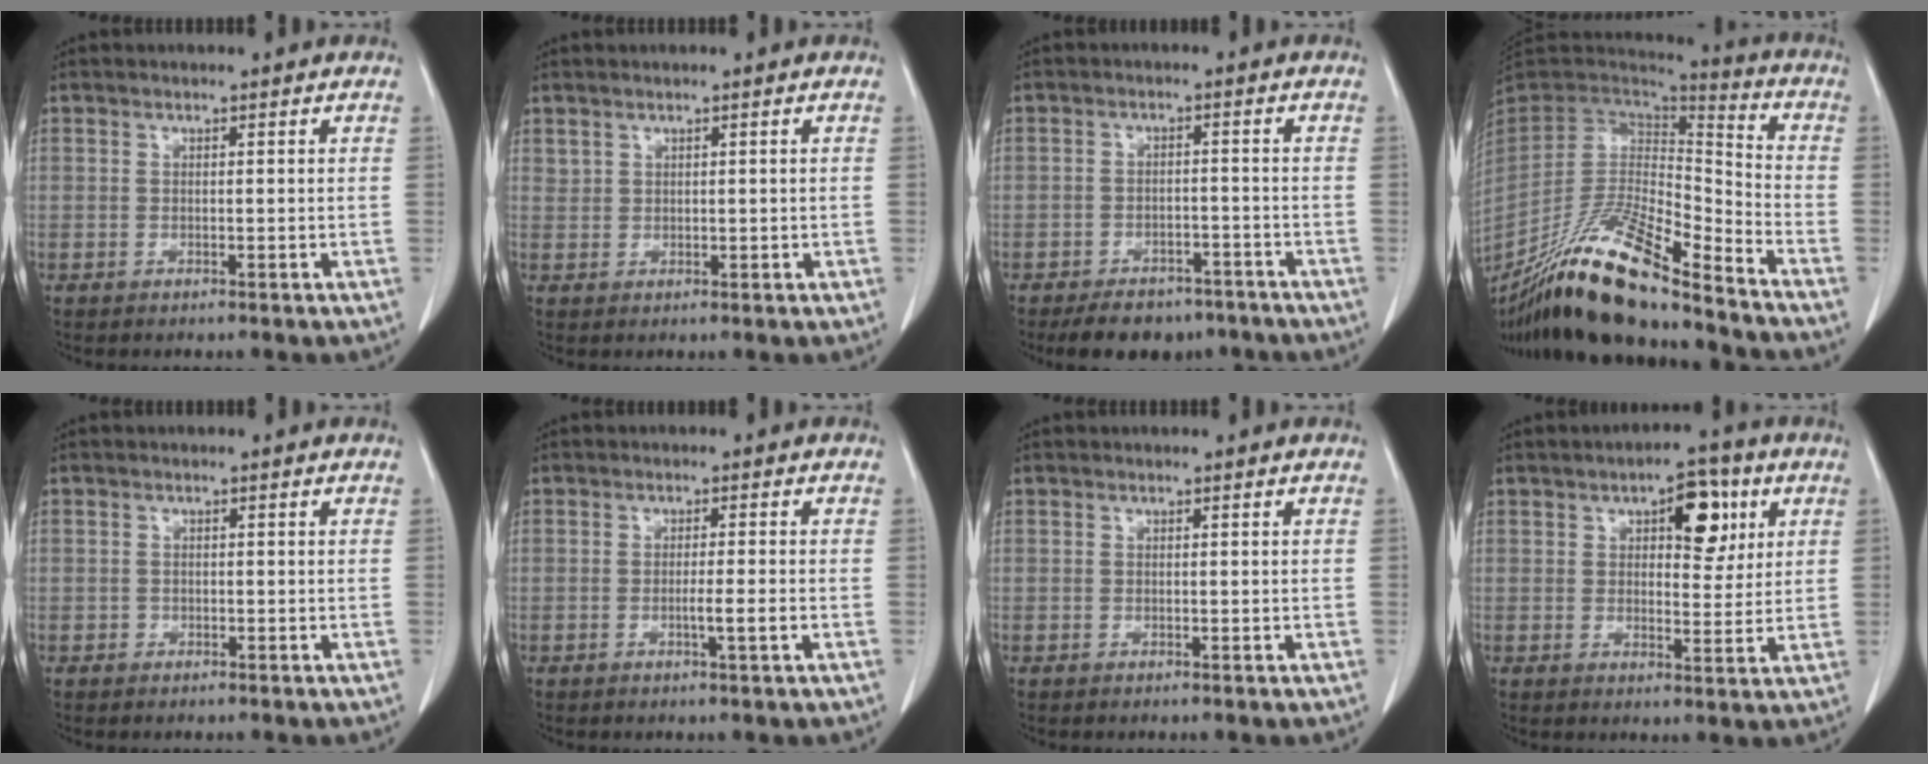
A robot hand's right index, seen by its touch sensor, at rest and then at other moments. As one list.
[{"total": 0.9, "force": [0.7, 0.5, 0.3], "torque": [-0.004, 0.003, 0.019]}, {"total": 8.5, "force": [-6.7, 4.4, 2.8], "torque": [-0.030, 0.005, -0.093]}, {"total": 21.0, "force": [-16.6, 2.7, 12.6], "torque": [-0.253, -0.021, -0.309]}, {"total": 0.8, "force": [-0.3, 0.8, -0.1], "torque": [-0.001, 0.006, -0.005]}, {"total": 2.6, "force": [-0.9, -0.4, 2.4], "torque": [-0.041, -0.003, -0.015]}, {"total": 0.0}, {"total": 7.6, "force": [3.2, 3.3, 6.1], "torque": [-0.080, 0.011, 0.043]}]